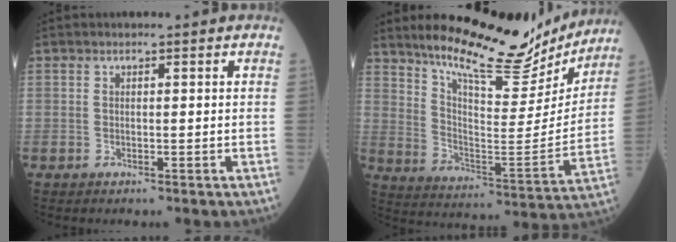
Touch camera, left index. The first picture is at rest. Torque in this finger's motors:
{"motor_torque": [0.94, -1.20, 0.64, 0.12]}